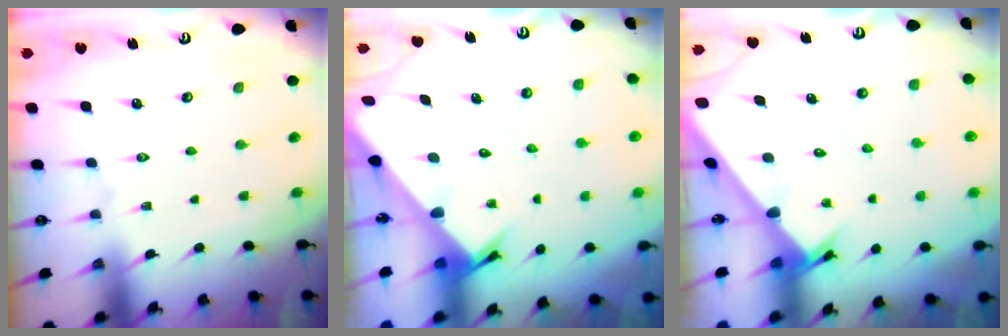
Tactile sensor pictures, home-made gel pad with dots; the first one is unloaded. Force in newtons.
{"total": 2.6, "press": 2.6, "slide": 0.2}
{"total": 2.2, "press": 2.2, "slide": 0.1}